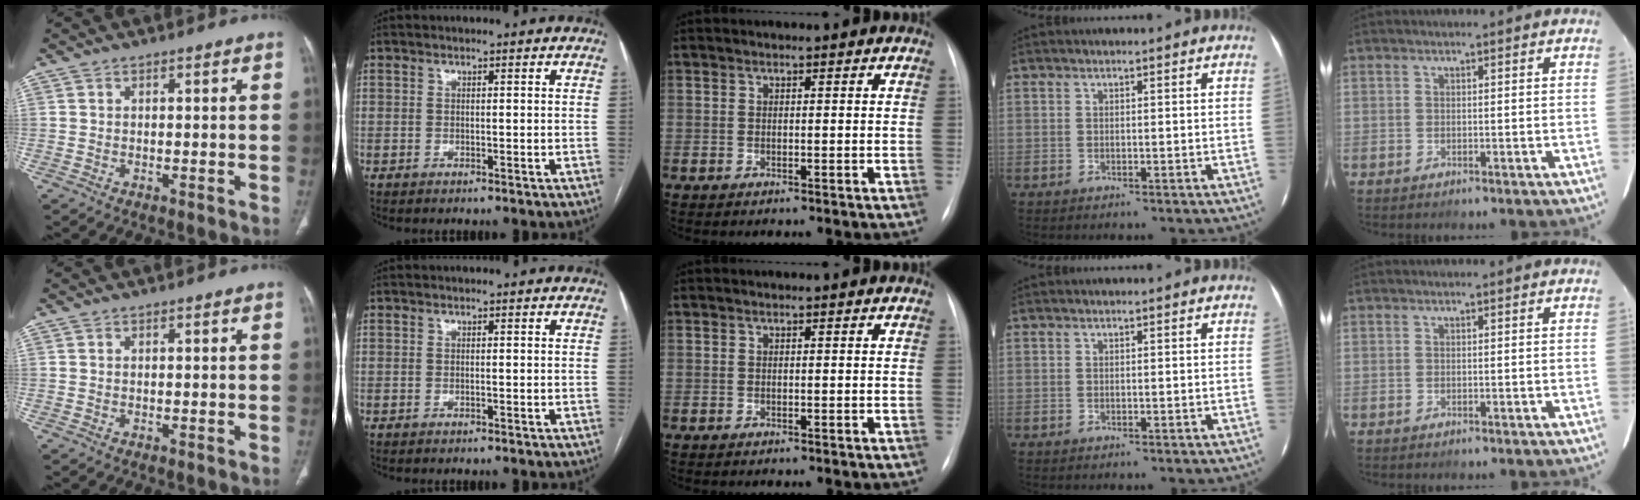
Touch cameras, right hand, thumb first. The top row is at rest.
{}